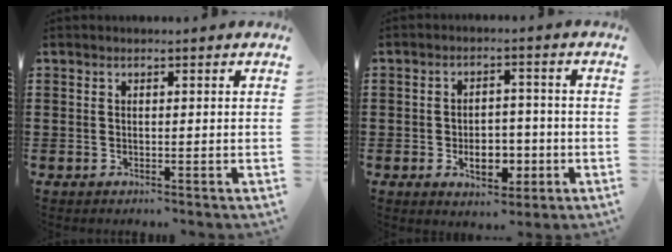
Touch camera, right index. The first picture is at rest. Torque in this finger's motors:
{"motor_torque": [0.24, -0.13, 0.43, 0.09]}